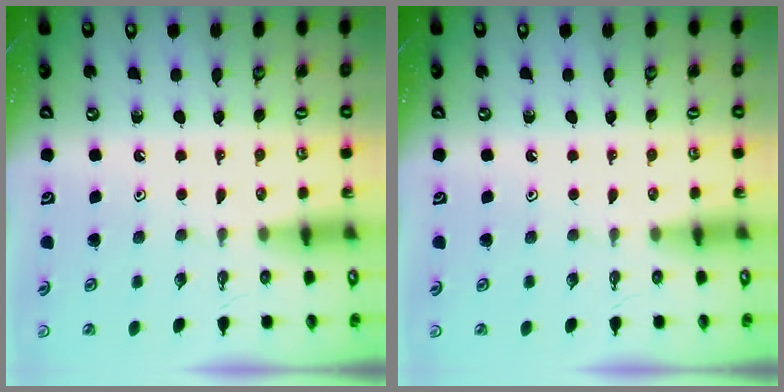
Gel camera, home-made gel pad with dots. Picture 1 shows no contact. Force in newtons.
{"total": 0.0}